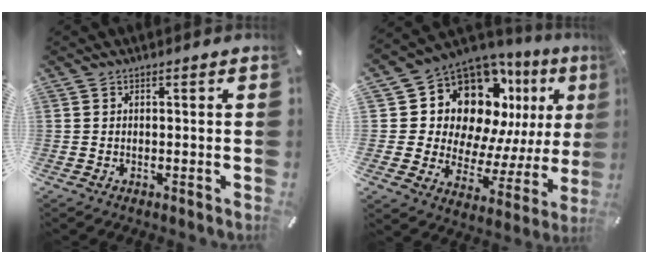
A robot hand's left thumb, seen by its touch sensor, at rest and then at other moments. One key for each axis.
{"total": 15.4, "fx": 8.7, "fy": 10.6, "fz": 7.0, "tx": -0.114, "ty": -0.095, "tz": 0.161}